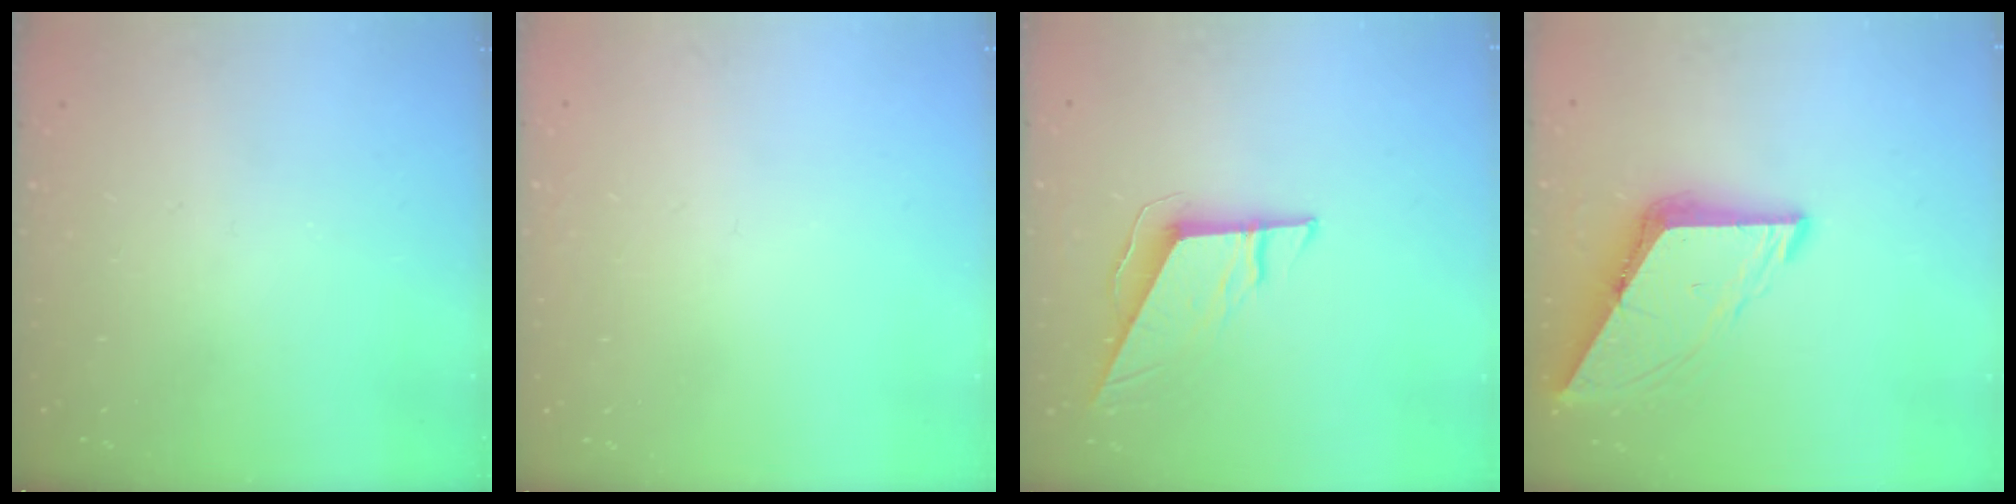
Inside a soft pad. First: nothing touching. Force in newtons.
{"total": 1.5, "press": 1.5, "slide": 0.1}
{"total": 9.2, "press": 9.2, "slide": 0.4}
{"total": 9.1, "press": 9.0, "slide": 1.1}